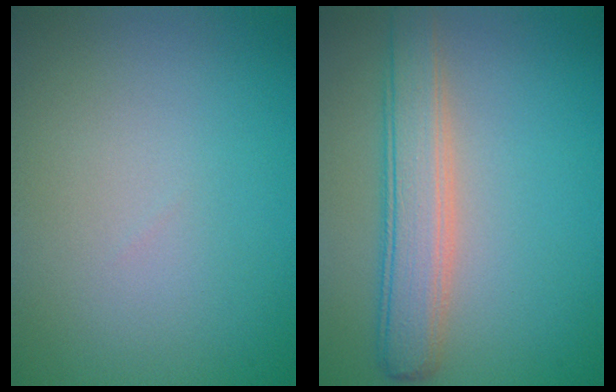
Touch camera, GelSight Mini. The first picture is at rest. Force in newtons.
{"total": 4.6, "press": 4.5, "slide": 0.2}